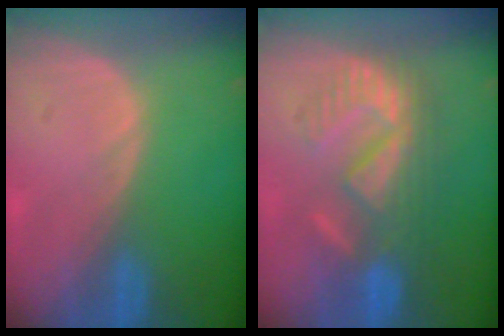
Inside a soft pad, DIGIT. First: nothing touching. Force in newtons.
{"total": 8.8, "press": 8.7, "slide": 1.7}